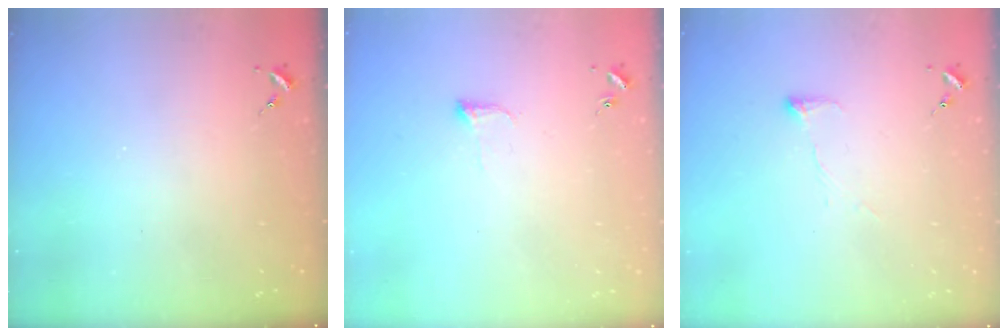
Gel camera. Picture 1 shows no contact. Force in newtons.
{"total": 4.5, "press": 4.5, "slide": 0.6}
{"total": 5.8, "press": 5.7, "slide": 1.0}